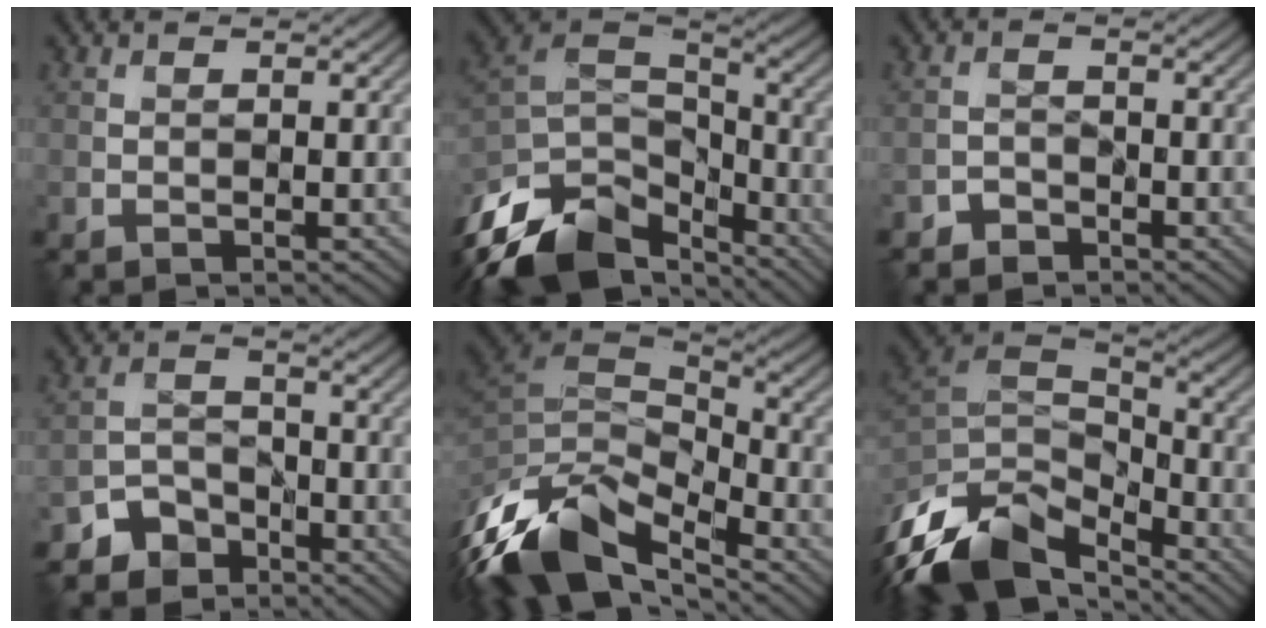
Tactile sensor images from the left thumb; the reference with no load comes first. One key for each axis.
{"total": 15.6, "fx": -10.5, "fy": 8.0, "fz": 8.2, "tx": -0.233, "ty": -0.026, "tz": -0.185}
{"total": 2.1, "fx": -1.8, "fy": 1.1, "fz": 0.3, "tx": -0.001, "ty": 0.004, "tz": -0.039}
{"total": 5.1, "fx": -4.0, "fy": 3.0, "fz": 1.1, "tx": -0.022, "ty": -0.002, "tz": -0.085}
{"total": 15.5, "fx": -8.1, "fy": 7.7, "fz": 10.8, "tx": -0.274, "ty": -0.034, "tz": -0.128}
{"total": 15.0, "fx": -9.3, "fy": 7.5, "fz": 9.1, "tx": -0.242, "ty": -0.023, "tz": -0.161}